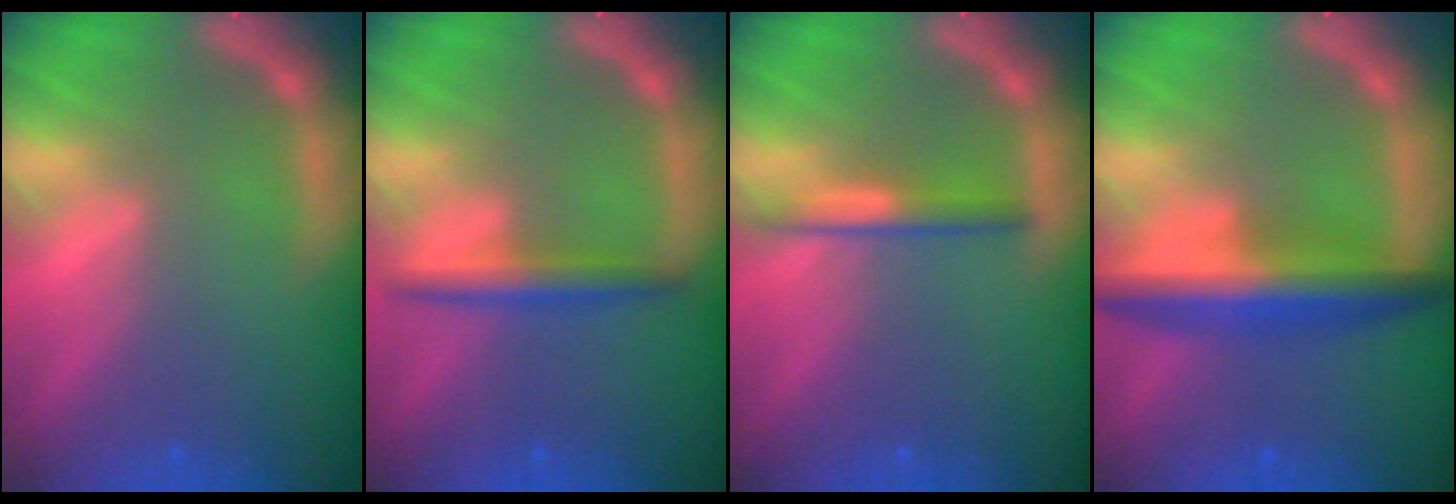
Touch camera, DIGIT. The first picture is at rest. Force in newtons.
{"total": 3.0}
{"total": 2.4}
{"total": 6.5}